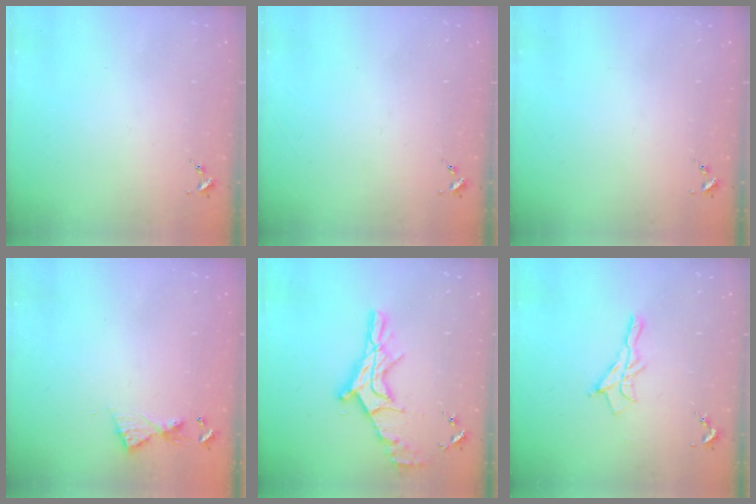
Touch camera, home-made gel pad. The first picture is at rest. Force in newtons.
{"total": 0.0}
{"total": 0.0}
{"total": 6.7, "press": 6.6, "slide": 0.6}
{"total": 17.6, "press": 17.5, "slide": 1.6}
{"total": 9.4, "press": 9.4, "slide": 0.6}